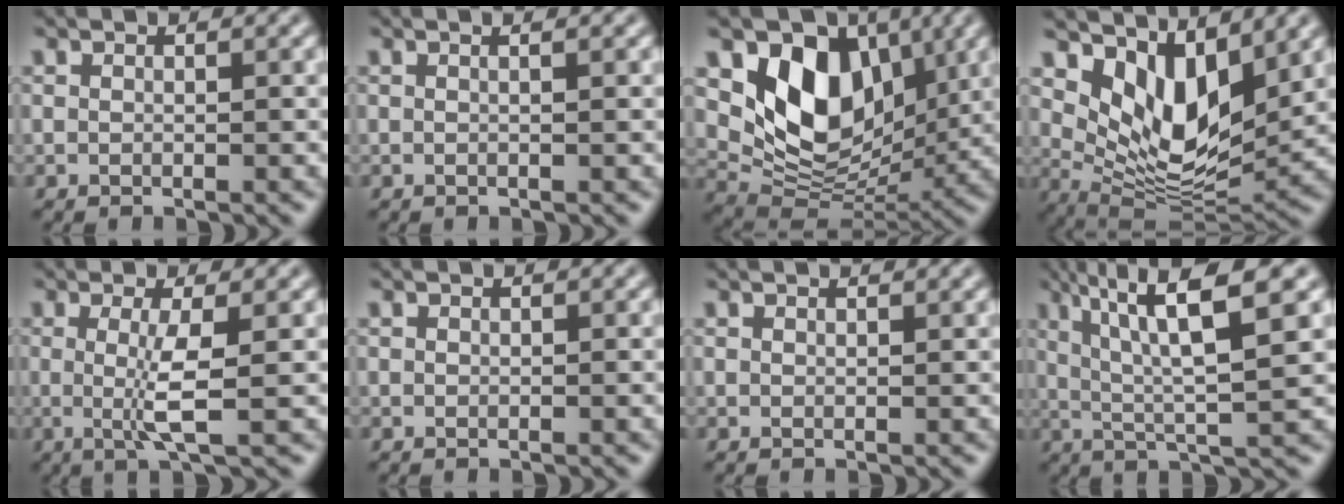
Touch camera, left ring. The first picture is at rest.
{"total": 1.2, "force": [0.4, 0.5, 1.0], "torque": [-0.011, 0.004, -0.009]}
{"total": 8.3, "force": [3.2, 5.9, 4.9], "torque": [-0.089, -0.015, 0.064]}
{"total": 8.2, "force": [3.6, 4.0, 6.2], "torque": [-0.117, -0.019, 0.073]}
{"total": 3.1, "force": [-0.4, 0.3, 3.1], "torque": [-0.069, -0.004, -0.002]}
{"total": 0.0}
{"total": 1.5, "force": [1.3, 0.4, 0.5], "torque": [0.000, 0.006, 0.005]}
{"total": 8.1, "force": [3.3, 1.5, 7.2], "torque": [-0.114, 0.016, 0.062]}